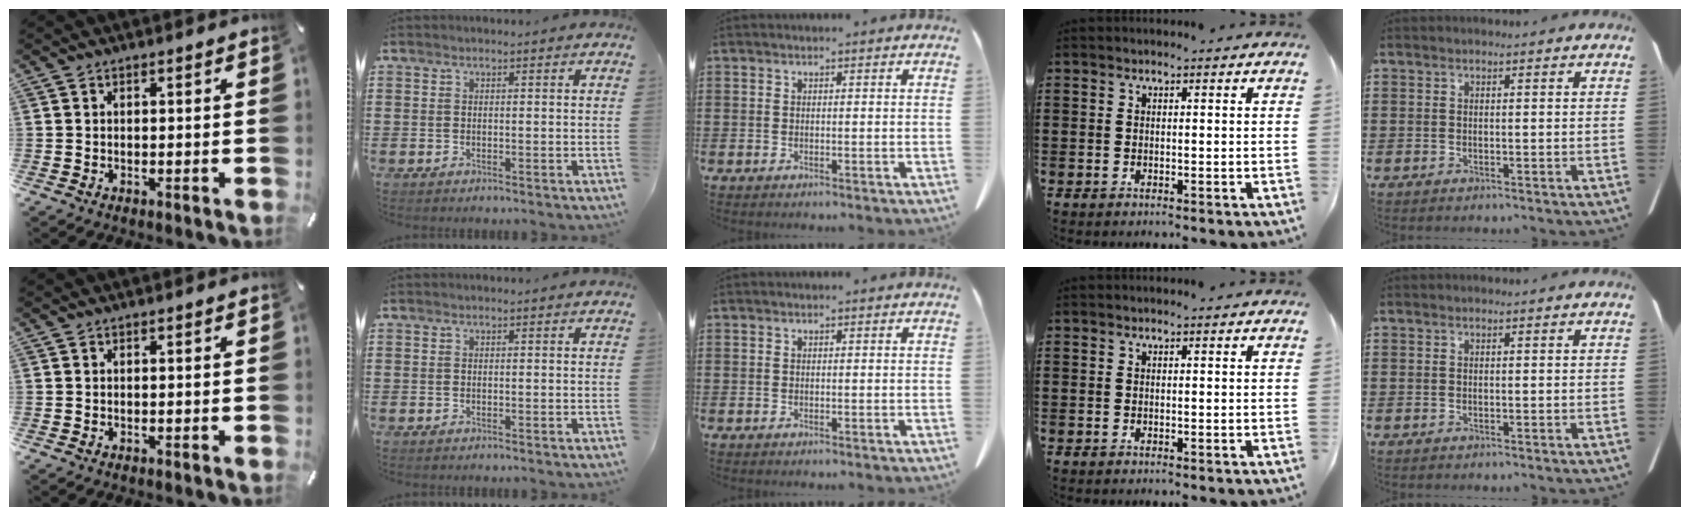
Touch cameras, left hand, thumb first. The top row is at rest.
{}